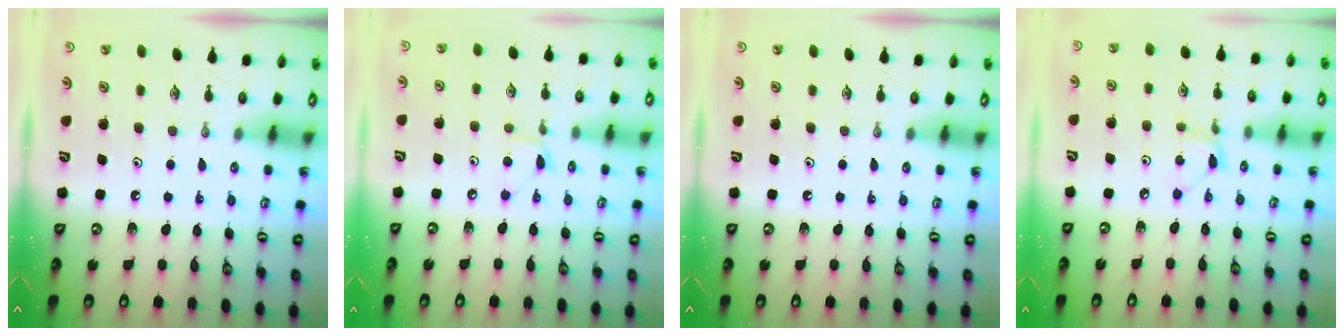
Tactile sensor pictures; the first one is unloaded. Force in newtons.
{"total": 6.1, "press": 6.0, "slide": 0.7}
{"total": 0.0}
{"total": 3.8, "press": 3.8, "slide": 0.6}